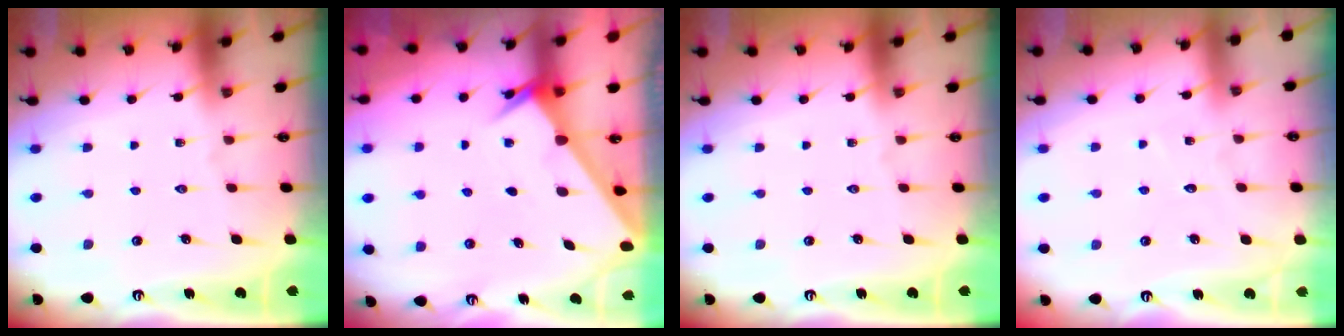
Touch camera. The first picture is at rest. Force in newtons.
{"total": 2.0, "press": 2.0, "slide": 0.0}
{"total": 0.0}
{"total": 3.0, "press": 2.9, "slide": 0.4}